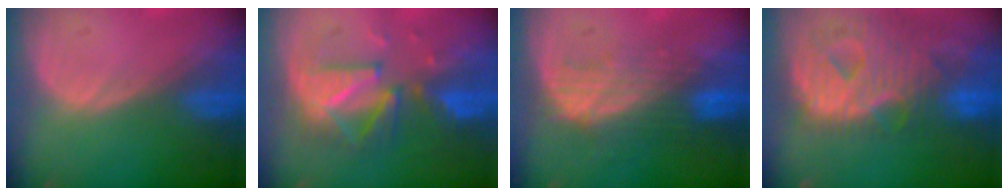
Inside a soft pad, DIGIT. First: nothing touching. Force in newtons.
{"total": 8.3, "press": 8.3, "slide": 0.6}
{"total": 7.4, "press": 7.0, "slide": 2.2}
{"total": 12.9, "press": 11.0, "slide": 6.8}